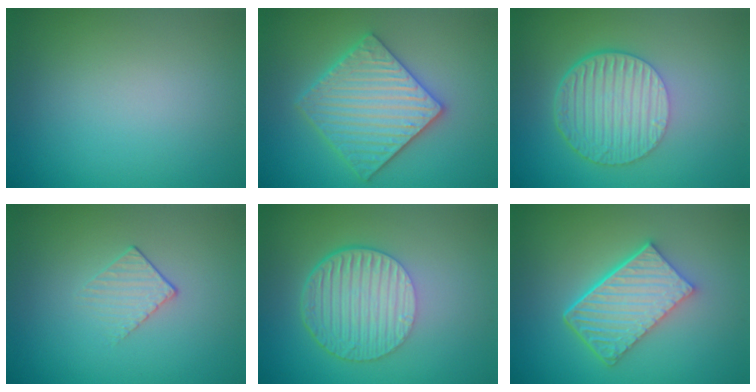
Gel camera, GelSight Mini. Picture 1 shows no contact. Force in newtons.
{"total": 5.9, "press": 5.8, "slide": 1.0}
{"total": 6.7, "press": 4.4, "slide": 5.0}
{"total": 1.3, "press": 0.7, "slide": 1.1}
{"total": 6.6, "press": 4.4, "slide": 4.9}
{"total": 6.1, "press": 4.5, "slide": 4.1}